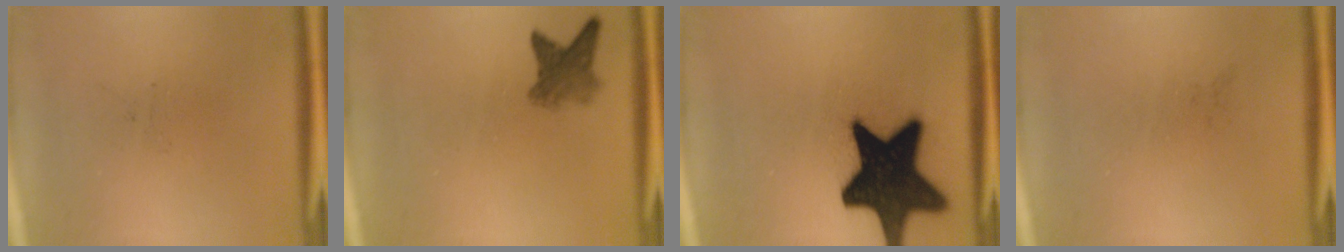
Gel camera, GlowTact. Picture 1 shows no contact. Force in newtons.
{"total": 3.7}
{"total": 19.8}
{"total": 0.0}